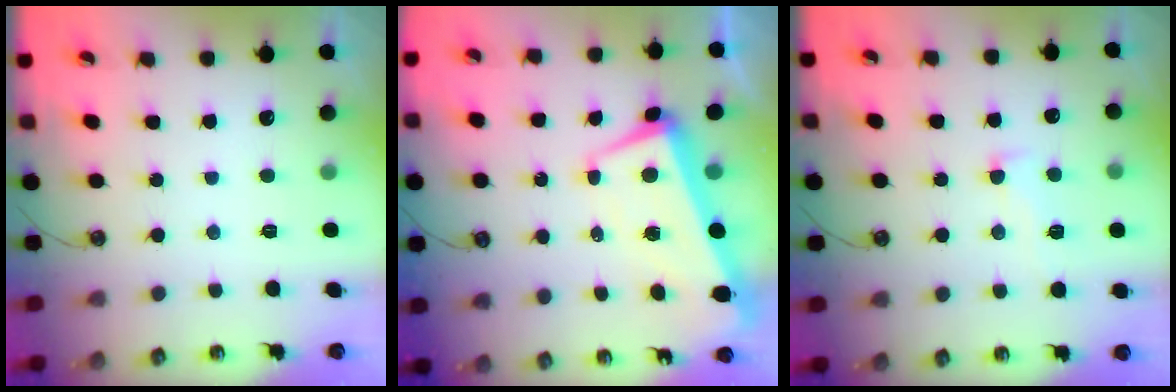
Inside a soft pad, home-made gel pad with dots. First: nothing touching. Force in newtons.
{"total": 3.7, "press": 3.0, "slide": 2.1}
{"total": 1.1, "press": 0.7, "slide": 0.9}